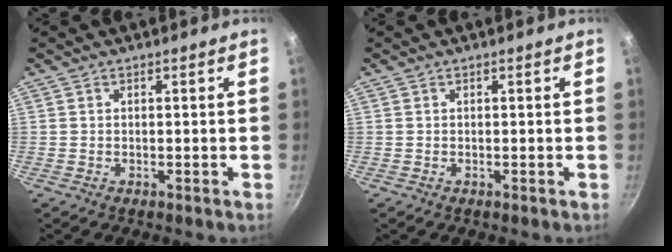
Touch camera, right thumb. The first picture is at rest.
{"total": 0.0}